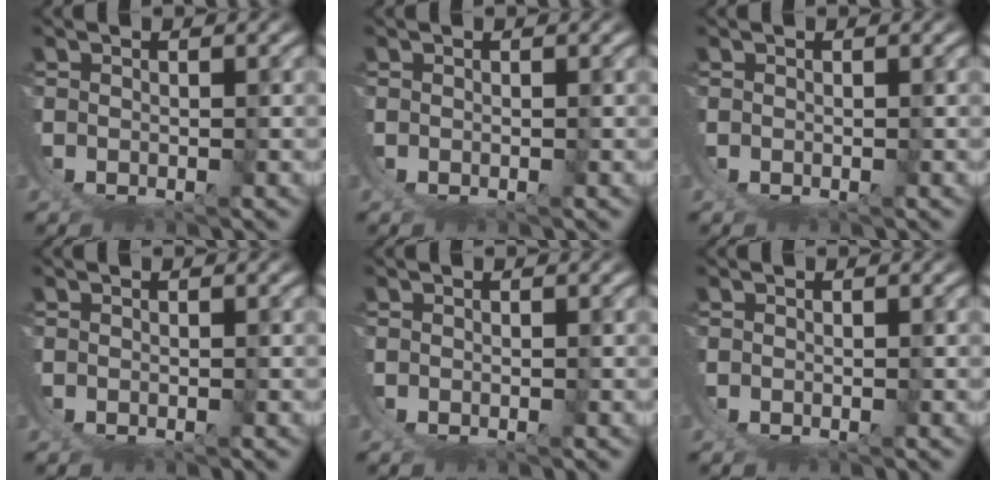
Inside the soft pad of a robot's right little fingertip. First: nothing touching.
{"total": 0.0}
{"total": 0.0}
{"total": 0.0}
{"total": 0.0}
{"total": 0.0}